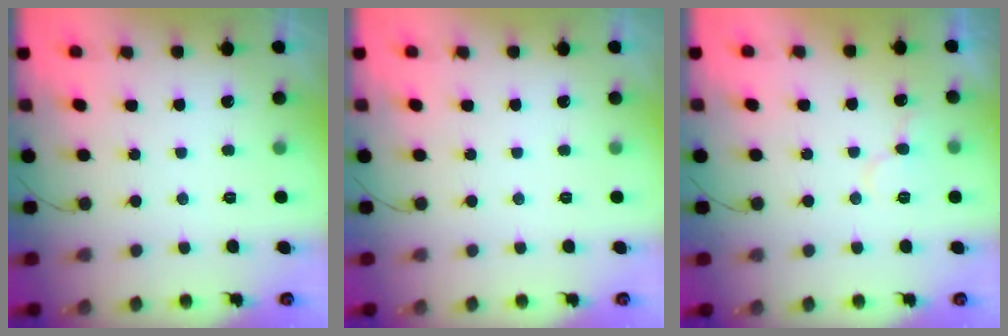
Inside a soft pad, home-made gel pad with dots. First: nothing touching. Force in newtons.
{"total": 0.0}
{"total": 7.9, "press": 7.9, "slide": 0.5}